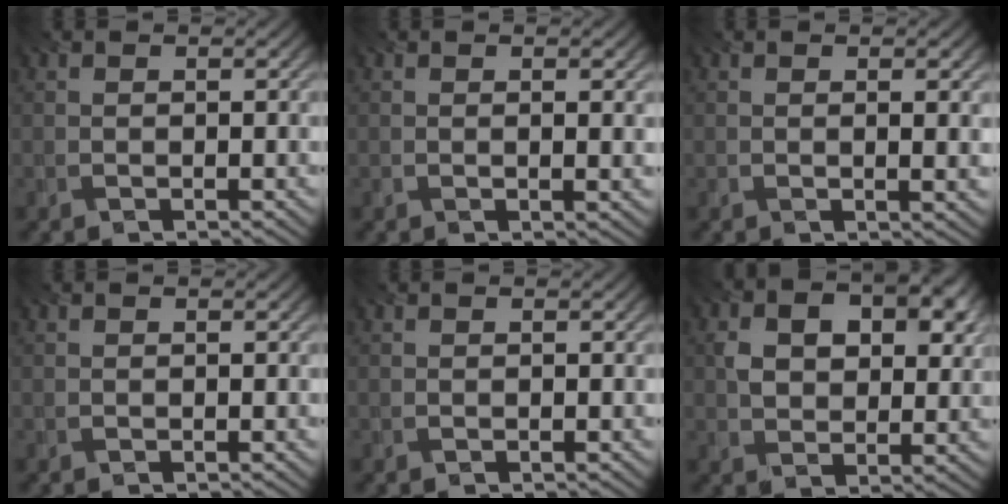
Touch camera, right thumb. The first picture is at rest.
{"total": 1.2, "force": [0.4, 0.0, 1.1], "torque": [-0.016, -0.006, 0.008]}
{"total": 1.6, "force": [0.5, 0.1, 1.5], "torque": [-0.024, -0.006, 0.011]}
{"total": 0.0}
{"total": 0.0}
{"total": 8.5, "force": [2.8, 5.7, 5.7], "torque": [-0.101, -0.007, 0.049]}